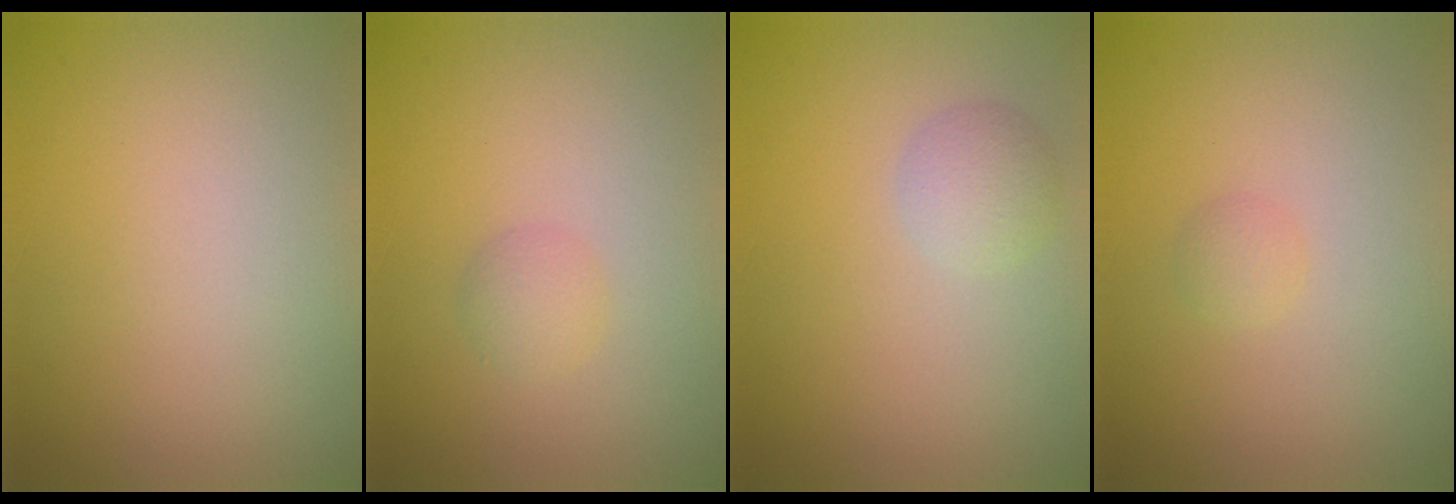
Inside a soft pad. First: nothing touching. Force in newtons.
{"total": 1.5, "press": 1.5, "slide": 0.1}
{"total": 2.0, "press": 2.0, "slide": 0.0}
{"total": 0.9, "press": 0.9, "slide": 0.1}